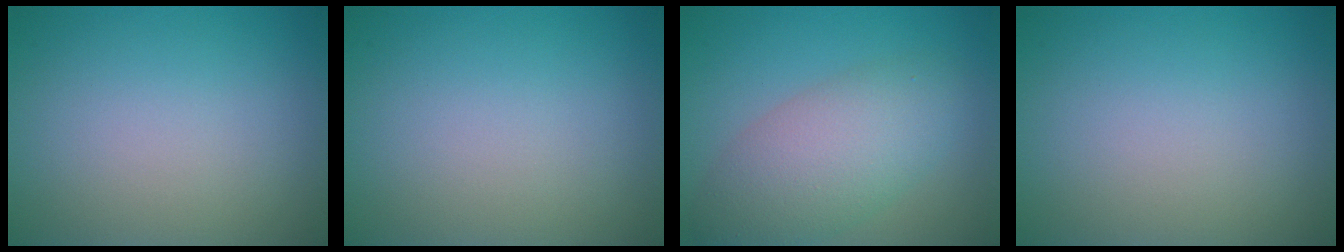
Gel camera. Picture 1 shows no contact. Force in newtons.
{"total": 0.0}
{"total": 6.0, "press": 6.0, "slide": 0.2}
{"total": 0.0}